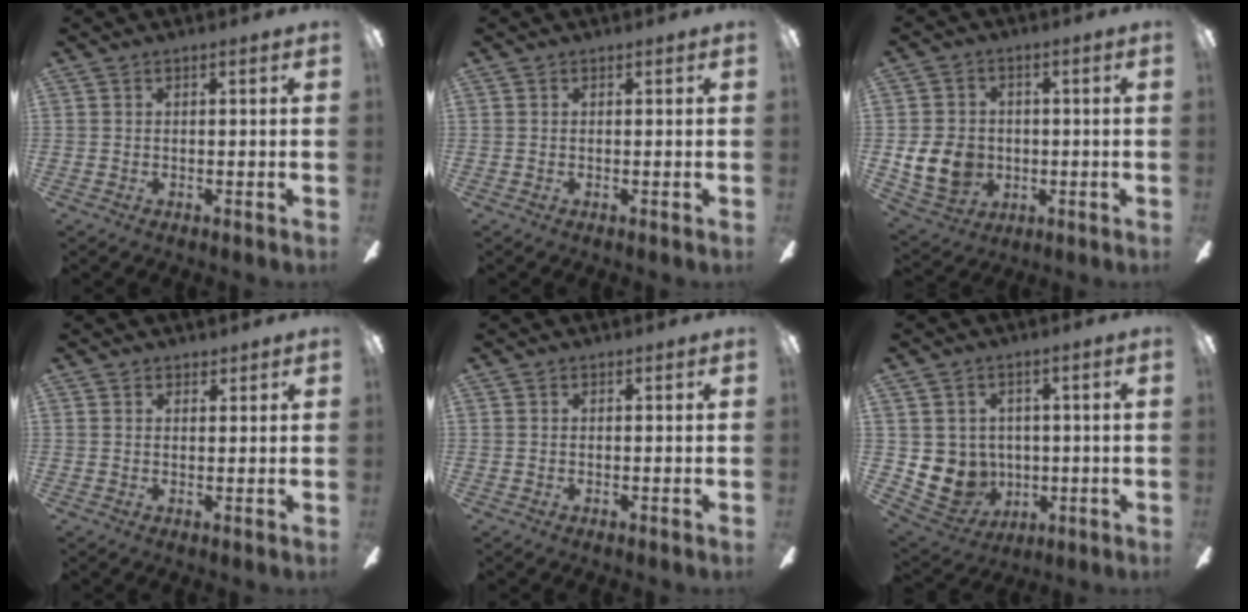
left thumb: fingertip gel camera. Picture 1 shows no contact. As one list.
[{"total": 0.0}, {"total": 11.0, "force": [-1.8, 9.2, 5.9], "torque": [-0.136, 0.014, -0.029]}, {"total": 1.8, "force": [1.4, 1.1, 0.1], "torque": [0.006, -0.002, 0.026]}, {"total": 0.0}, {"total": 7.2, "force": [1.2, 7.1, 0.6], "torque": [-0.038, -0.016, 0.034]}]